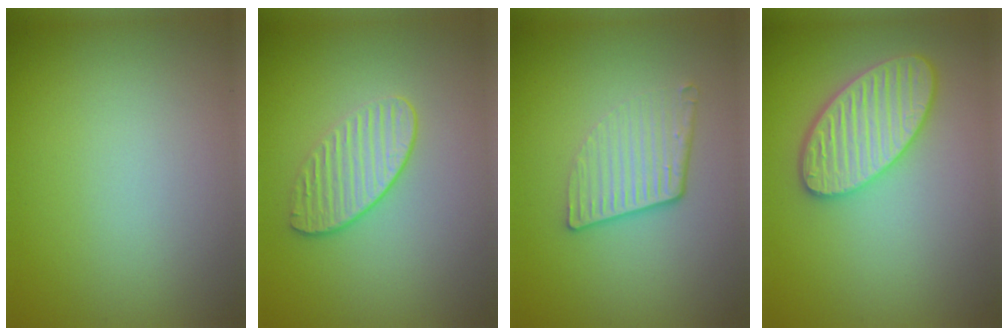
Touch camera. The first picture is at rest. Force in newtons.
{"total": 2.2, "press": 1.8, "slide": 1.2}
{"total": 3.7, "press": 2.6, "slide": 2.6}
{"total": 5.1, "press": 4.7, "slide": 2.0}